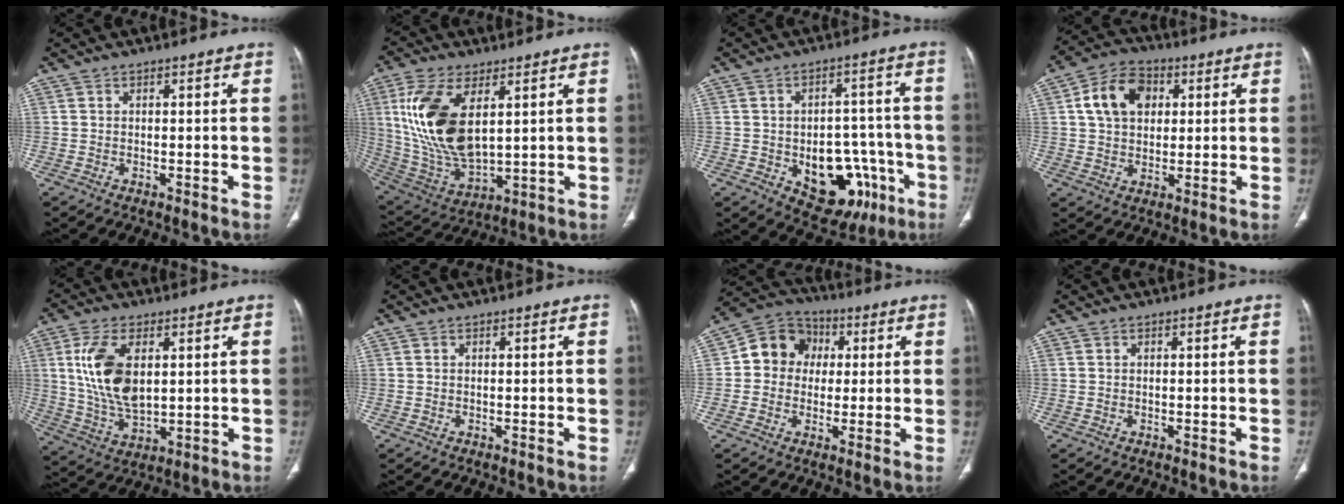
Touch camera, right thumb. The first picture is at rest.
{"total": 18.1, "force": [4.9, 8.9, 14.9], "torque": [-0.302, -0.024, 0.109]}
{"total": 16.0, "force": [-5.7, 10.1, 11.0], "torque": [-0.102, 0.037, -0.064]}
{"total": 11.2, "force": [3.0, 8.1, 7.2], "torque": [-0.106, 0.007, 0.046]}
{"total": 13.3, "force": [3.1, 7.0, 11.0], "torque": [-0.218, -0.016, 0.068]}
{"total": 0.0}
{"total": 10.2, "force": [1.1, 9.2, 4.4], "torque": [-0.043, 0.019, 0.005]}
{"total": 0.0}